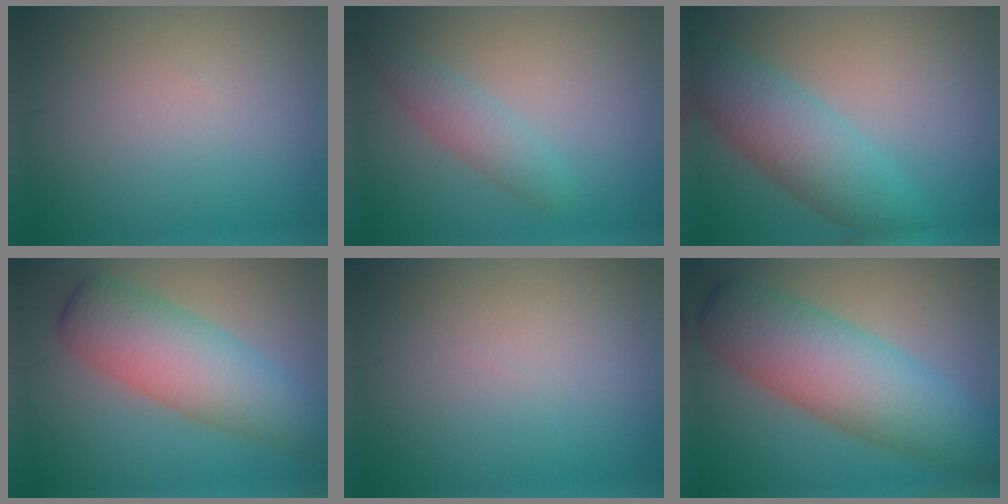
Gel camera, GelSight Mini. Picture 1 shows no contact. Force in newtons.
{"total": 2.5, "press": 2.5, "slide": 0.1}
{"total": 6.3, "press": 6.3, "slide": 0.1}
{"total": 7.5, "press": 7.5, "slide": 0.2}
{"total": 0.0}
{"total": 9.2, "press": 9.2, "slide": 0.1}